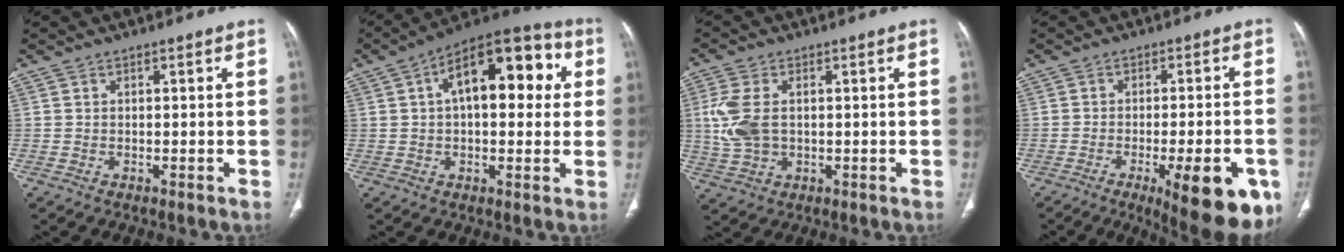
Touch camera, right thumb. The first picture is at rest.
{"total": 18.5, "force": [4.3, 9.2, 15.4], "torque": [-0.188, 0.033, 0.054]}
{"total": 8.3, "force": [0.7, 5.3, 6.4], "torque": [-0.152, 0.002, 0.020]}
{"total": 16.6, "force": [-7.4, 4.9, 14.1], "torque": [-0.132, 0.009, -0.089]}